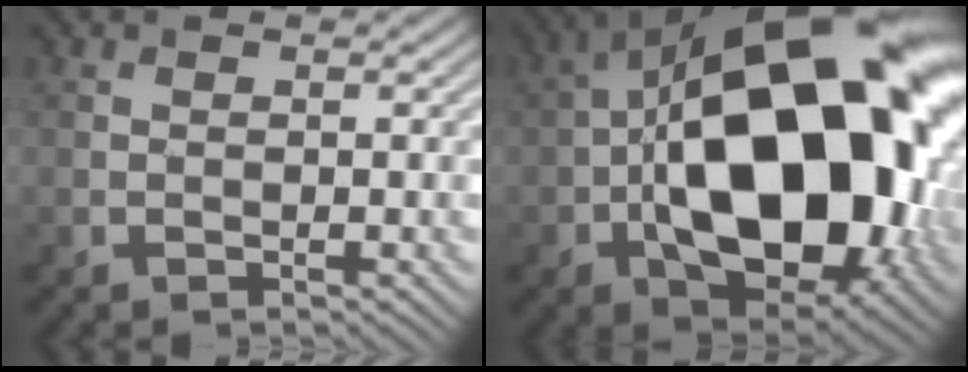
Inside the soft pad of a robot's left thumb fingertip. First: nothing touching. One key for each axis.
{"total": 21.5, "fx": -1.7, "fy": 12.9, "fz": 17.2, "tx": -0.311, "ty": -0.029, "tz": -0.020}